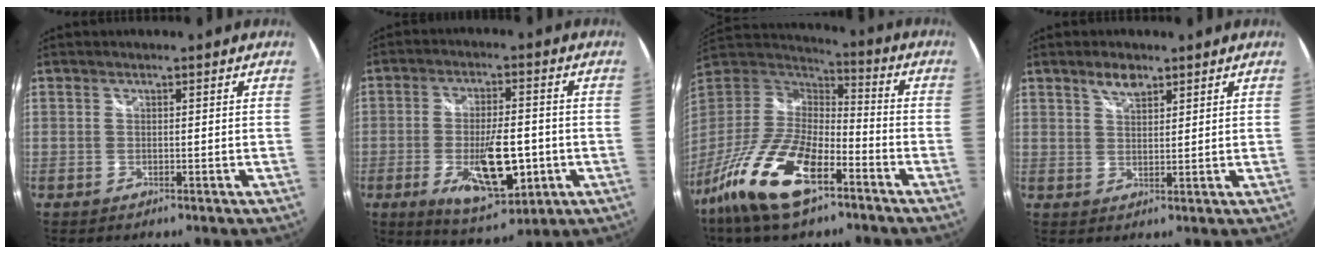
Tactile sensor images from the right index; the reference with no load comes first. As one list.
[{"total": 13.6, "force": [-3.9, 4.9, 12.1], "torque": [-0.220, -0.022, -0.053]}, {"total": 20.4, "force": [-11.9, 7.9, 14.6], "torque": [-0.306, -0.035, -0.226]}, {"total": 3.5, "force": [2.5, 1.6, 1.9], "torque": [-0.031, 0.005, 0.045]}]